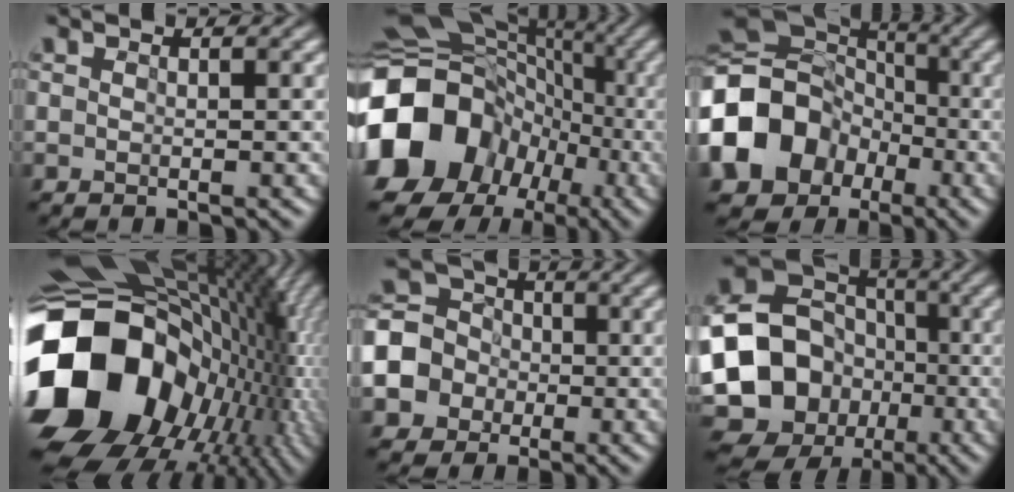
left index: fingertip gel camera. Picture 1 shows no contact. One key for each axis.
{"total": 15.7, "fx": -3.5, "fy": 13.3, "fz": 7.7, "tx": -0.183, "ty": -0.001, "tz": -0.068}
{"total": 16.1, "fx": -4.8, "fy": 13.2, "fz": 7.7, "tx": -0.182, "ty": -0.007, "tz": -0.110}
{"total": 18.9, "fx": -2.8, "fy": 13.7, "fz": 12.7, "tx": -0.285, "ty": -0.010, "tz": -0.026}
{"total": 6.7, "fx": -1.8, "fy": 5.9, "fz": 2.7, "tx": -0.075, "ty": -0.004, "tz": -0.043}
{"total": 16.9, "fx": -3.9, "fy": 14.6, "fz": 7.6, "tx": -0.168, "ty": -0.008, "tz": -0.079}